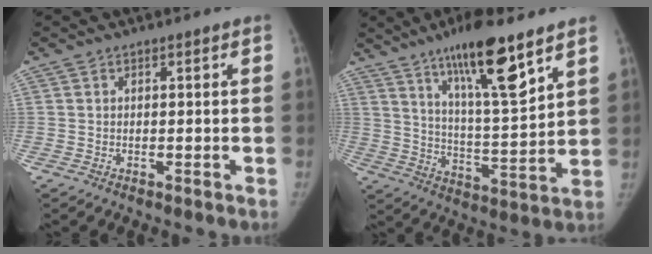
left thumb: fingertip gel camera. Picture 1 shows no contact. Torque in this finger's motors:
{"motor_torque": [1.20, -0.18, 1.57, -1.20, 0.38]}